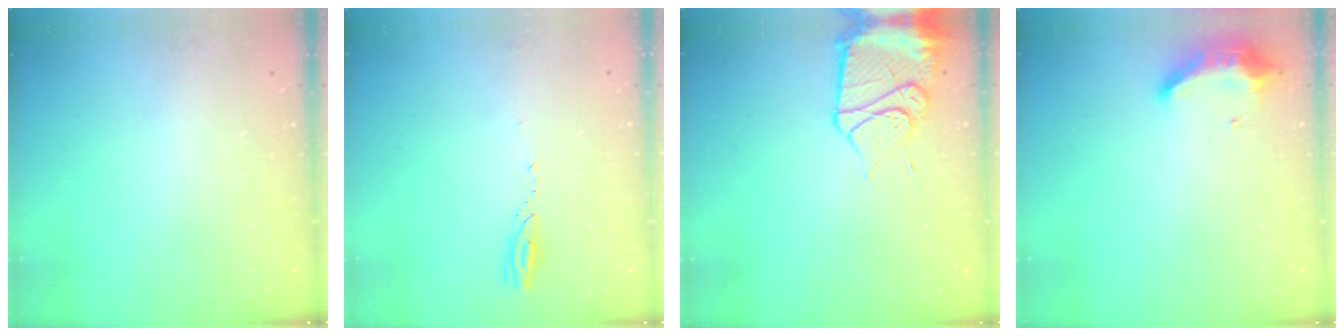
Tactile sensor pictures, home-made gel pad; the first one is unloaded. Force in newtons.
{"total": 2.9, "press": 2.9, "slide": 0.4}
{"total": 13.0, "press": 13.0, "slide": 1.5}
{"total": 8.2, "press": 8.2, "slide": 0.7}